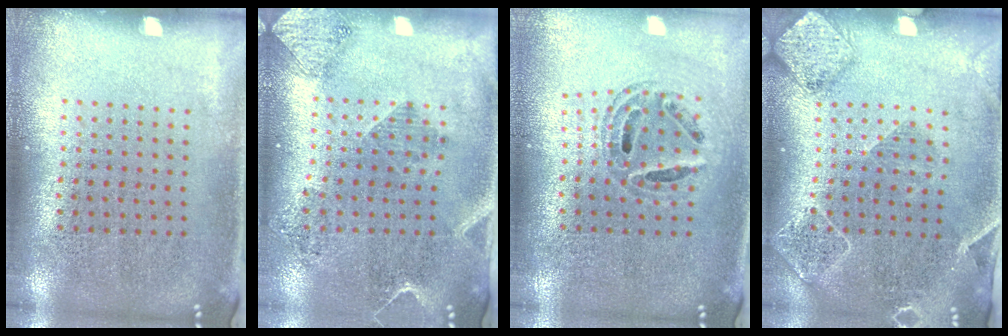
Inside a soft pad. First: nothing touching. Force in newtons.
{"total": 2.0, "press": 1.7, "slide": 1.1}
{"total": 0.7, "press": 0.7, "slide": 0.3}
{"total": 1.7, "press": 1.7, "slide": 0.5}